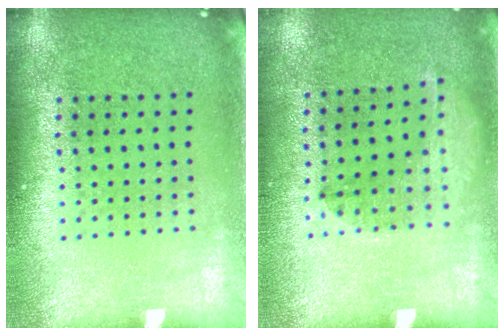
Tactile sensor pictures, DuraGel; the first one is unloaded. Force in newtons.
{"total": 1.2, "press": 1.0, "slide": 0.7}